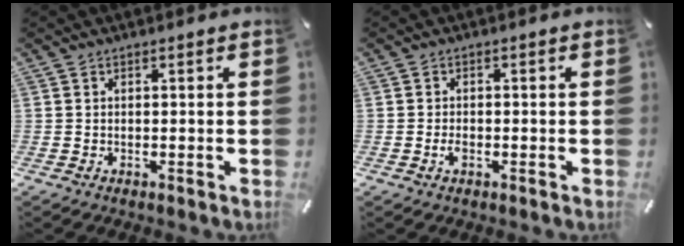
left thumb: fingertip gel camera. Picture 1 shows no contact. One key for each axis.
{"total": 1.9, "fx": -0.8, "fy": 1.0, "fz": 1.4, "tx": -0.033, "ty": 0.001, "tz": -0.018}